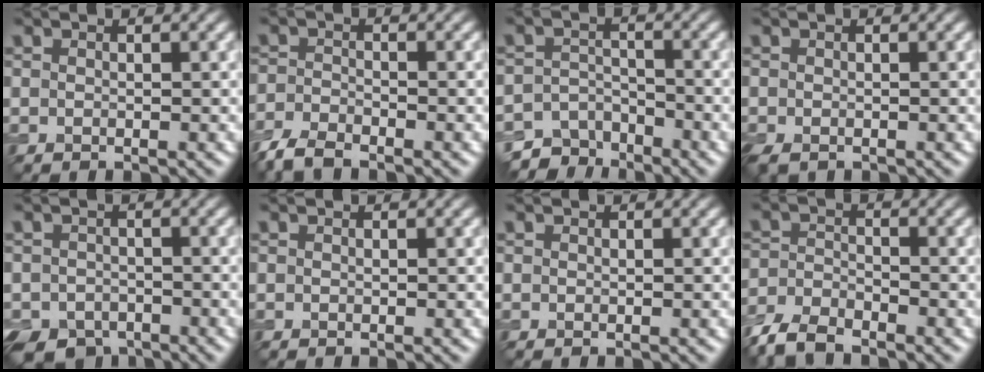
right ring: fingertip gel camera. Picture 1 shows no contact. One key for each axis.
{"total": 3.7, "fx": -3.1, "fy": 1.1, "fz": 1.6, "tx": -0.033, "ty": -0.009, "tz": -0.072}
{"total": 5.2, "fx": -4.3, "fy": 2.7, "fz": 1.2, "tx": -0.008, "ty": -0.009, "tz": -0.074}
{"total": 1.9, "fx": -1.5, "fy": 0.9, "fz": 0.8, "tx": -0.020, "ty": -0.010, "tz": -0.031}
{"total": 5.3, "fx": -3.8, "fy": 3.3, "fz": 1.6, "tx": -0.014, "ty": -0.012, "tz": -0.063}
{"total": 0.0}
{"total": 0.0}
{"total": 4.9, "fx": -4.1, "fy": 1.7, "fz": 2.2, "tx": -0.044, "ty": -0.007, "tz": -0.090}